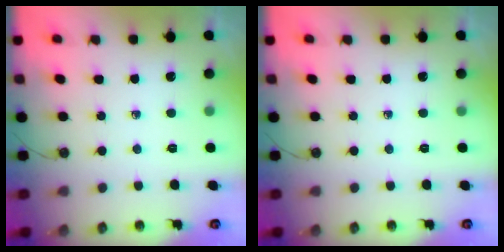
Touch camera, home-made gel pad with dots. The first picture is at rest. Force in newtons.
{"total": 0.0}